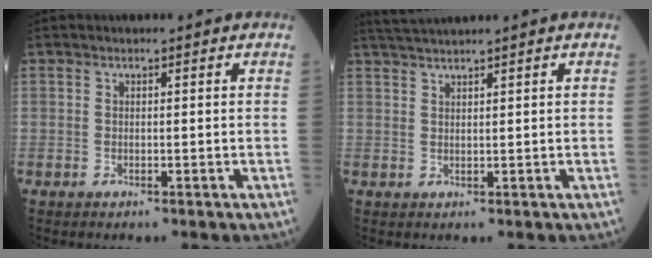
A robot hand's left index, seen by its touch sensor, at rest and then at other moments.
{"total": 4.2, "force": [3.8, -1.1, 1.5], "torque": [-0.028, 0.021, 0.074]}